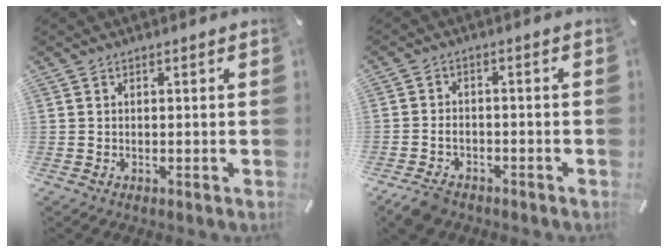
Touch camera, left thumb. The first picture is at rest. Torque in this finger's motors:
{"motor_torque": [-0.04, 0.06, -0.04, 0.04, 0.00]}